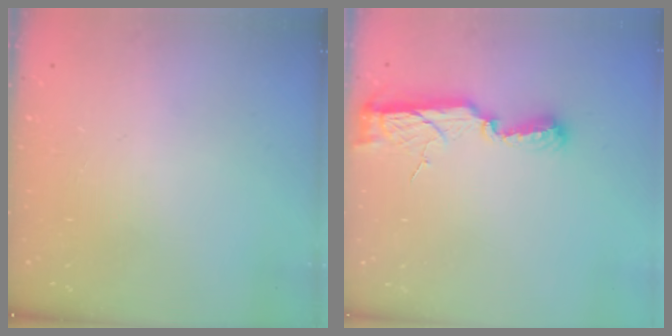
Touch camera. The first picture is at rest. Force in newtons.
{"total": 8.1, "press": 8.1, "slide": 0.7}